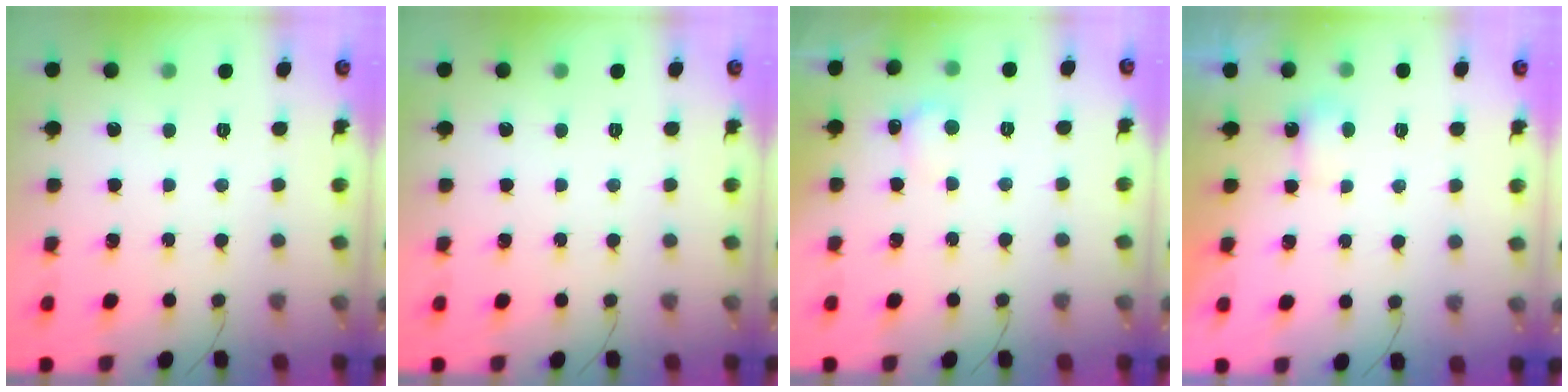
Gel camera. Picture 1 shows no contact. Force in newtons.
{"total": 0.0}
{"total": 5.7, "press": 5.5, "slide": 1.7}
{"total": 3.5, "press": 3.3, "slide": 1.2}